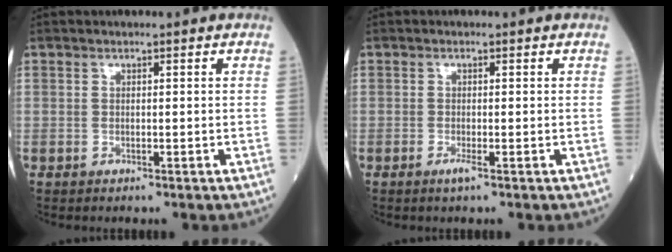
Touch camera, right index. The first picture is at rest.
{"total": 1.3, "force": [-0.7, -0.2, 1.1], "torque": [-0.020, -0.003, -0.013]}